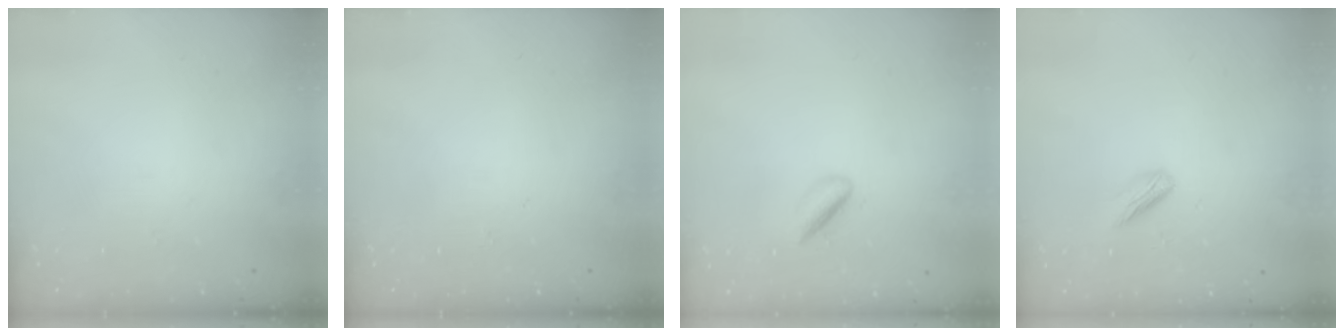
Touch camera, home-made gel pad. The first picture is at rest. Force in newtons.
{"total": 0.0}
{"total": 2.3, "press": 2.2, "slide": 0.3}
{"total": 3.0, "press": 2.9, "slide": 0.8}